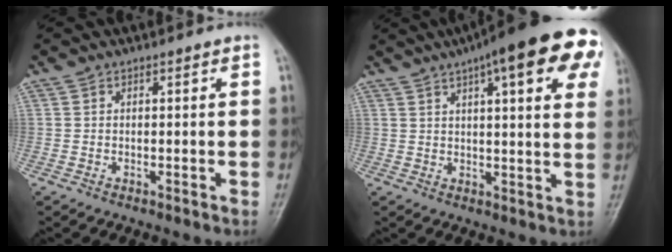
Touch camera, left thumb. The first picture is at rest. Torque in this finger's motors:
{"motor_torque": [1.12, 0.61, 2.11, -0.66, 0.36]}